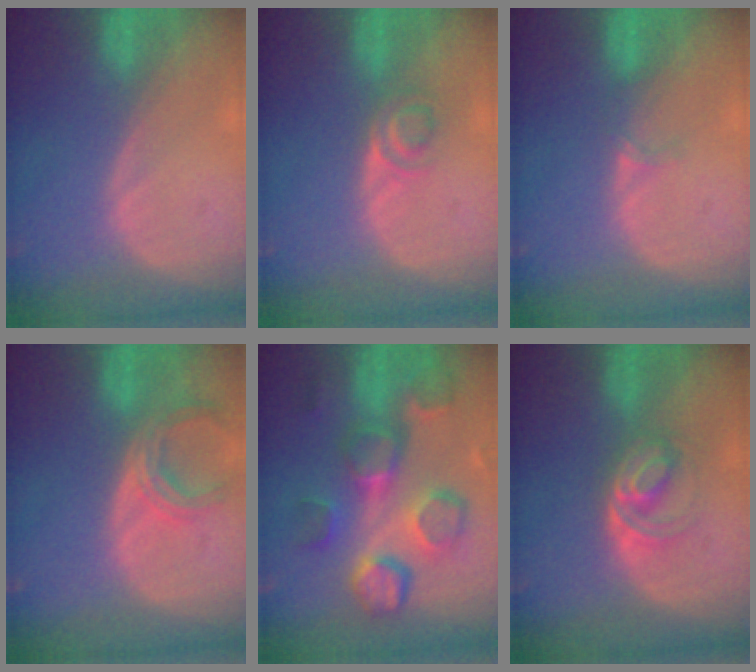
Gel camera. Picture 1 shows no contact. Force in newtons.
{"total": 3.1, "press": 2.9, "slide": 0.8}
{"total": 1.6, "press": 1.3, "slide": 1.1}
{"total": 5.8, "press": 5.4, "slide": 2.2}
{"total": 11.0, "press": 10.6, "slide": 3.0}
{"total": 5.2, "press": 5.0, "slide": 1.2}